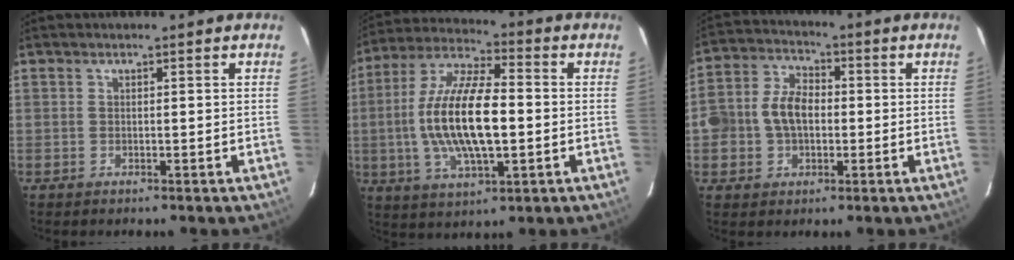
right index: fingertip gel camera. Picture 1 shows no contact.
{"total": 17.2, "force": [-1.3, 6.0, 16.1], "torque": [-0.320, 0.003, -0.025]}
{"total": 8.7, "force": [-0.7, 6.4, 5.8], "torque": [-0.122, 0.023, -0.012]}